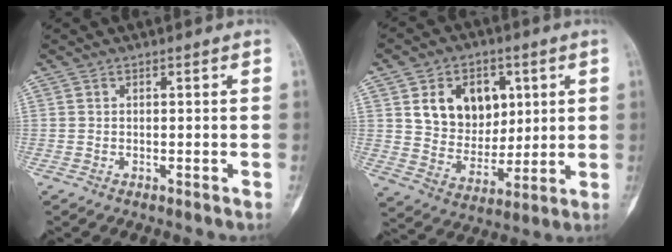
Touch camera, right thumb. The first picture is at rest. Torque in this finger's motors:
{"motor_torque": [1.34, 1.48, 1.19, 0.49, 0.18]}